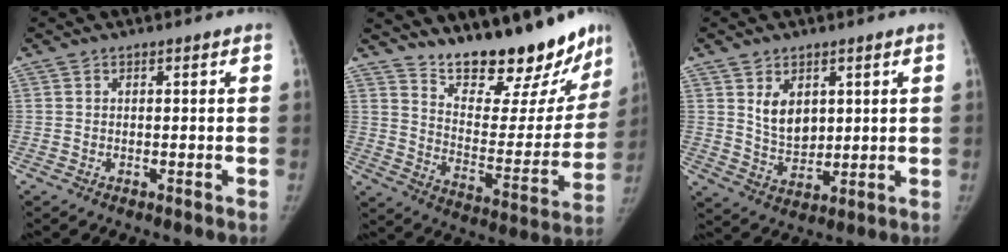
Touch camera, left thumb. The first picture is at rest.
{"total": 23.5, "force": [19.2, 7.4, 11.3], "torque": [-0.121, -0.121, 0.280]}
{"total": 7.2, "force": [2.6, 4.9, 4.6], "torque": [-0.053, -0.025, 0.057]}